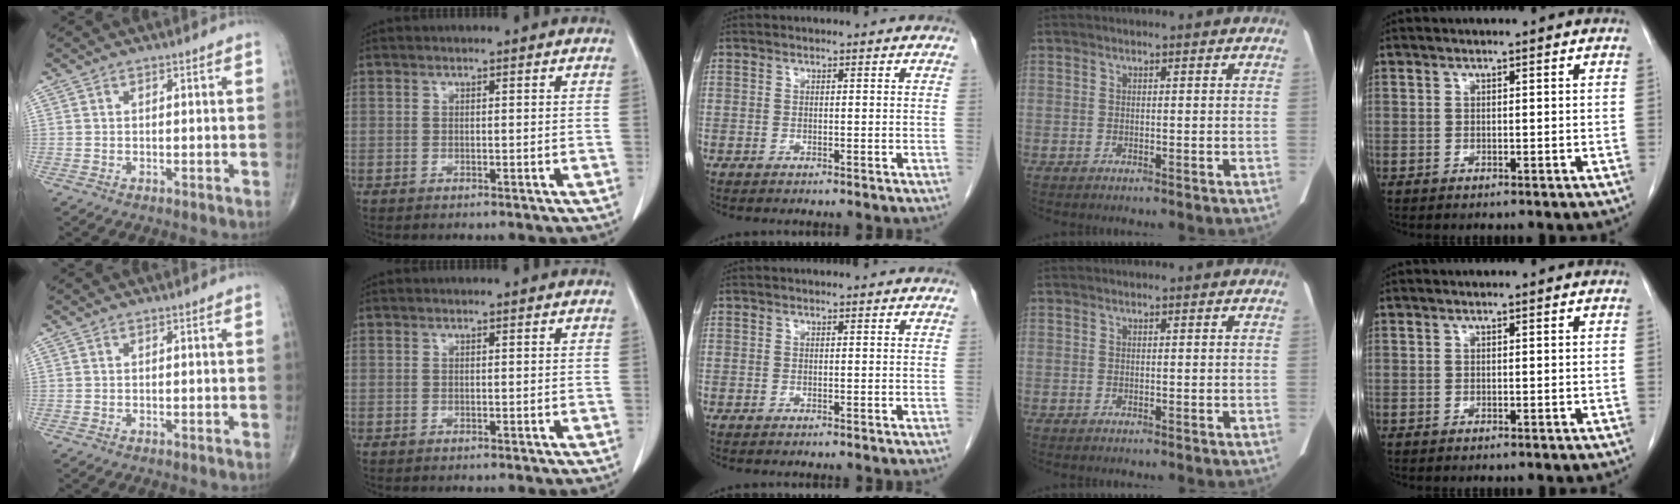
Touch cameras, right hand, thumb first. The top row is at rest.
{}